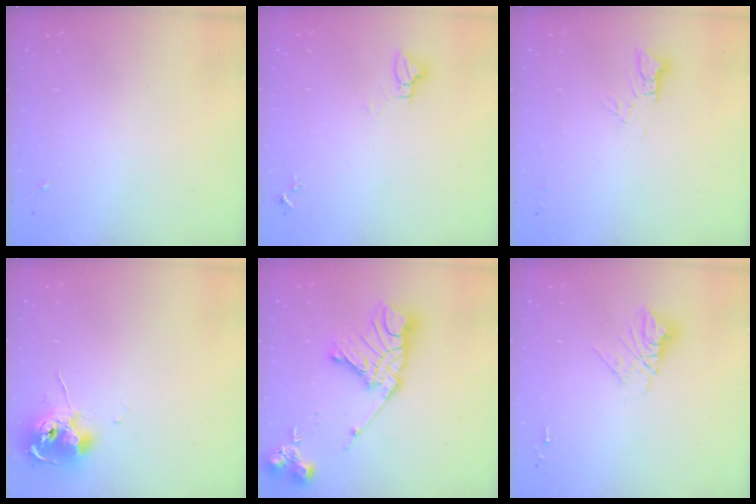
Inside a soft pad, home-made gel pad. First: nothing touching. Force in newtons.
{"total": 4.1, "press": 4.1, "slide": 0.2}
{"total": 4.0, "press": 4.0, "slide": 0.4}
{"total": 10.4, "press": 10.4, "slide": 1.1}
{"total": 20.3, "press": 20.3, "slide": 1.8}
{"total": 10.4, "press": 10.4, "slide": 0.9}